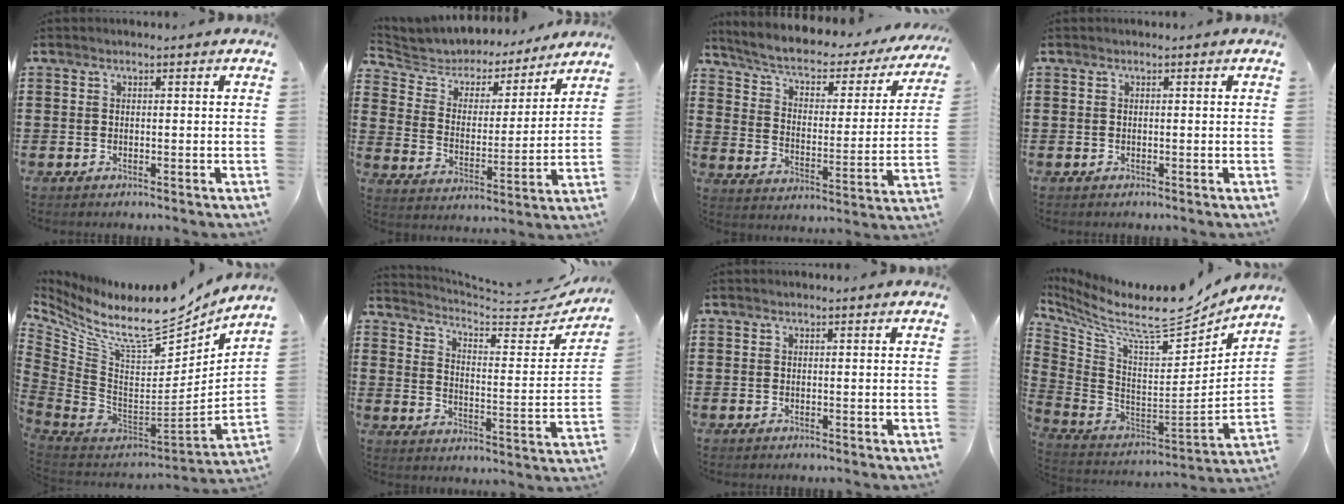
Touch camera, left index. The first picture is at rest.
{"total": 4.4, "force": [4.0, 1.8, 0.2], "torque": [-0.036, -0.031, 0.062]}
{"total": 4.6, "force": [2.6, 2.1, 3.1], "torque": [-0.074, -0.019, 0.035]}
{"total": 0.0}
{"total": 13.1, "force": [9.7, 3.3, 8.2], "torque": [-0.180, -0.084, 0.163]}
{"total": 3.8, "force": [3.4, 0.5, 1.8], "torque": [-0.058, -0.032, 0.049]}
{"total": 0.0}
{"total": 11.2, "force": [9.0, 2.0, 6.3], "torque": [-0.140, -0.075, 0.151]}